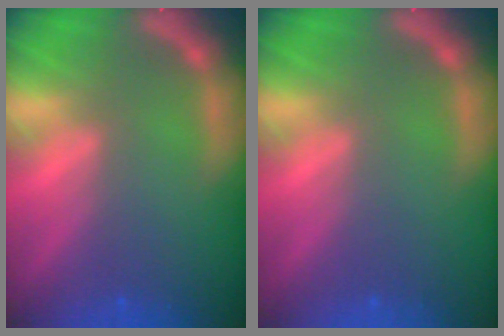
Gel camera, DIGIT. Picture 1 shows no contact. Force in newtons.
{"total": 0.0}